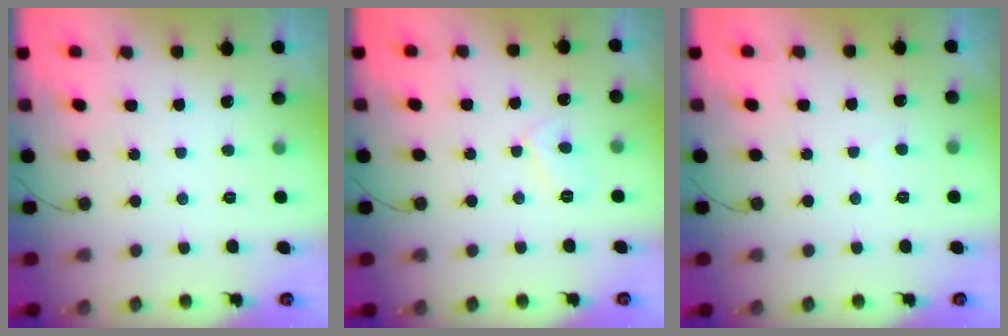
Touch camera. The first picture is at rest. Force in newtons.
{"total": 4.9, "press": 4.9, "slide": 0.1}
{"total": 3.0, "press": 3.0, "slide": 0.3}